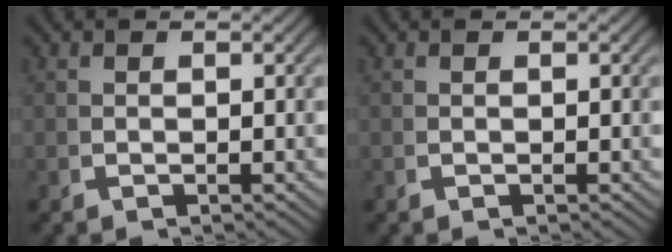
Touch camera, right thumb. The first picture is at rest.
{"total": 0.0}